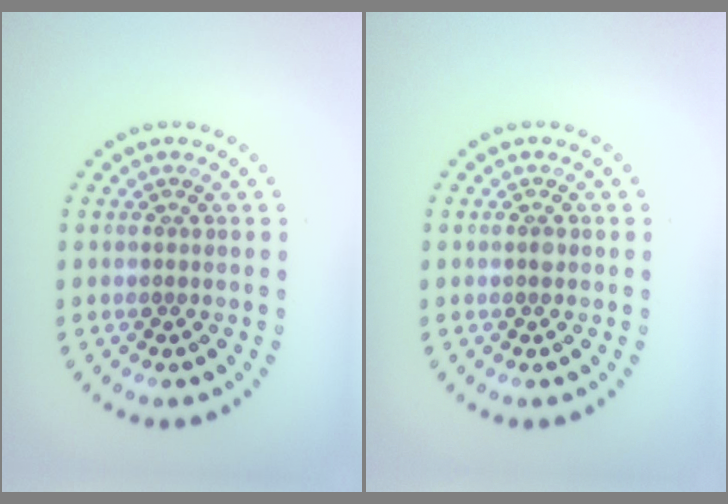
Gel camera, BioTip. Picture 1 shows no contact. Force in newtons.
{"total": 0.6, "press": 0.6, "slide": 0.2}